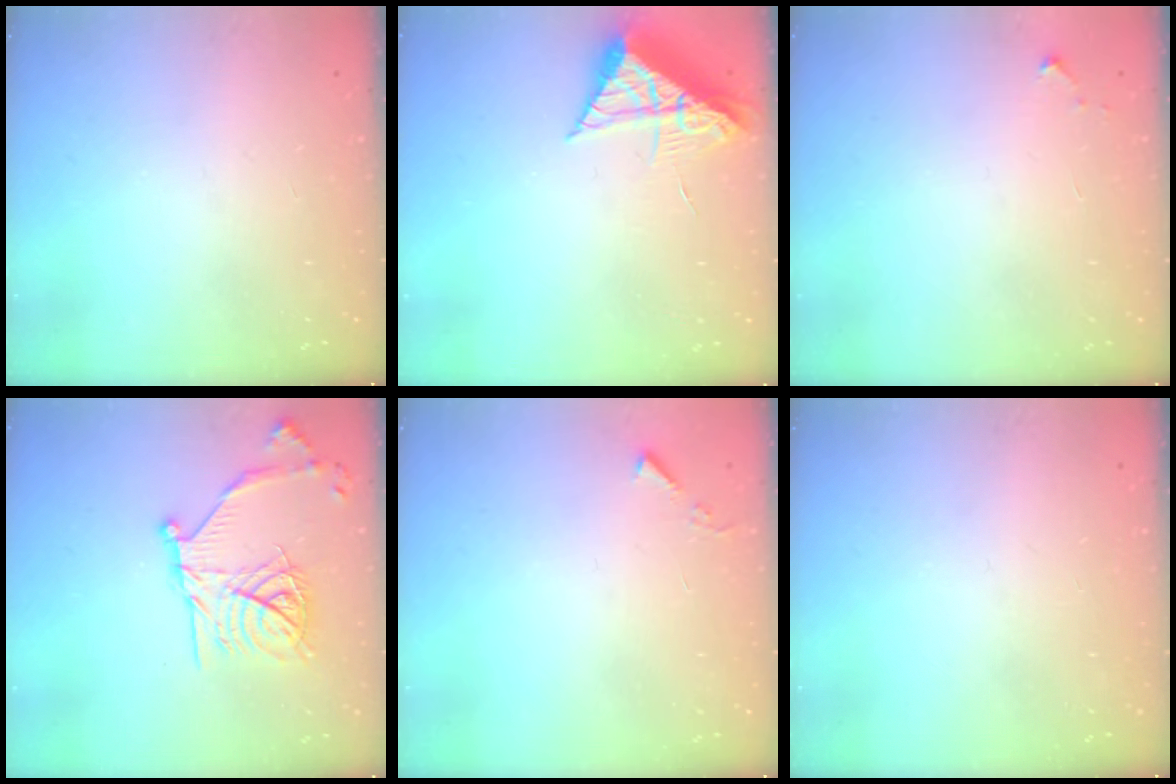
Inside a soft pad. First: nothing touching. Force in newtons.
{"total": 9.4, "press": 9.4, "slide": 0.5}
{"total": 2.6, "press": 2.6, "slide": 0.4}
{"total": 19.4, "press": 19.3, "slide": 1.5}
{"total": 3.2, "press": 3.2, "slide": 0.5}
{"total": 0.0}